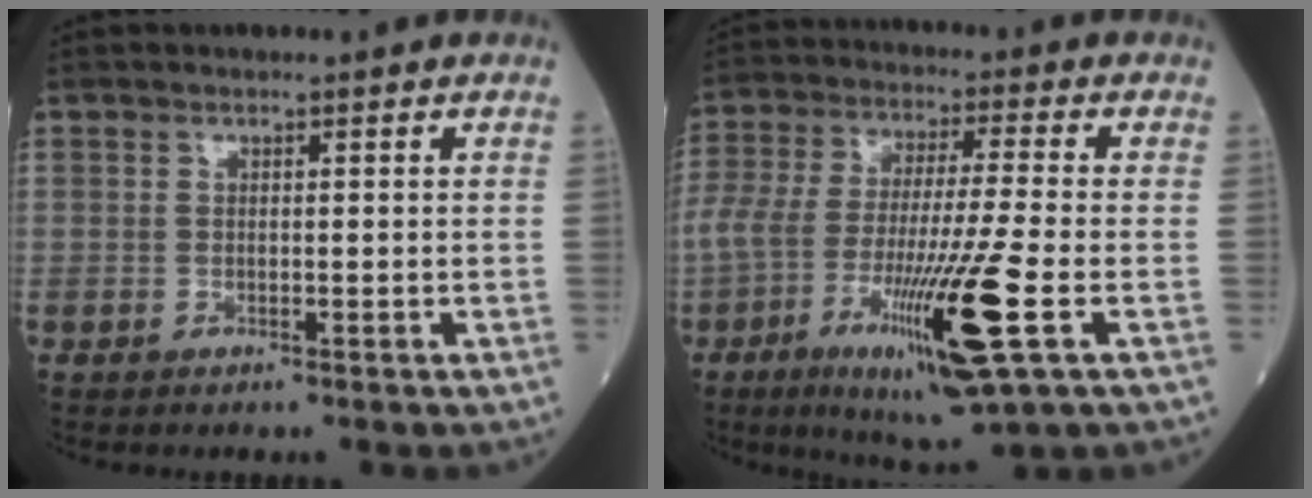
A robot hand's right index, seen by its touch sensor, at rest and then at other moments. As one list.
[{"total": 18.0, "force": [-6.9, 0.9, 16.6], "torque": [-0.338, -0.036, -0.124]}]